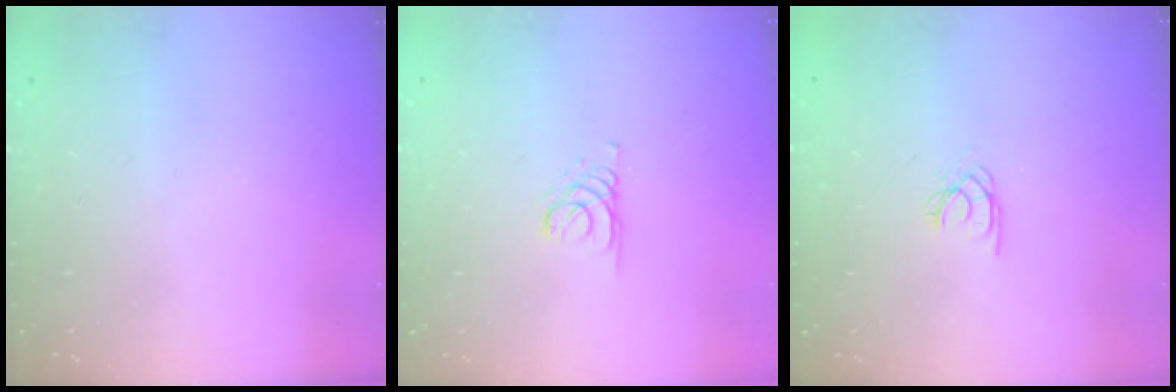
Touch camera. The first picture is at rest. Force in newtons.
{"total": 2.1, "press": 2.1, "slide": 0.2}
{"total": 2.0, "press": 2.0, "slide": 0.4}